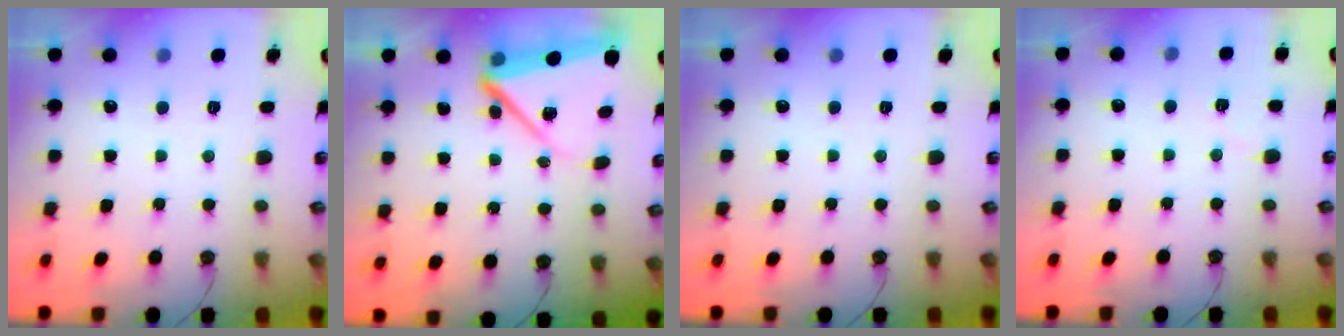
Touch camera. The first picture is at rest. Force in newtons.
{"total": 9.9, "press": 9.7, "slide": 1.7}
{"total": 0.0}
{"total": 3.5, "press": 3.3, "slide": 1.1}